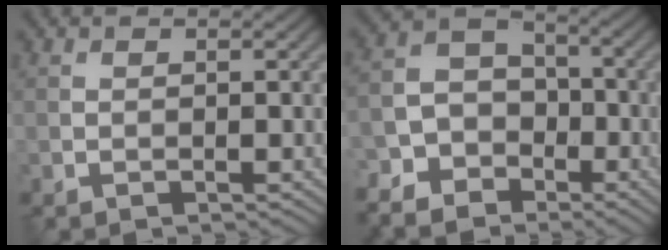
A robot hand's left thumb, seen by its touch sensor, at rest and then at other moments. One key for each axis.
{"total": 9.4, "fx": -6.6, "fy": 6.0, "fz": 3.1, "tx": -0.081, "ty": -0.013, "tz": -0.126}